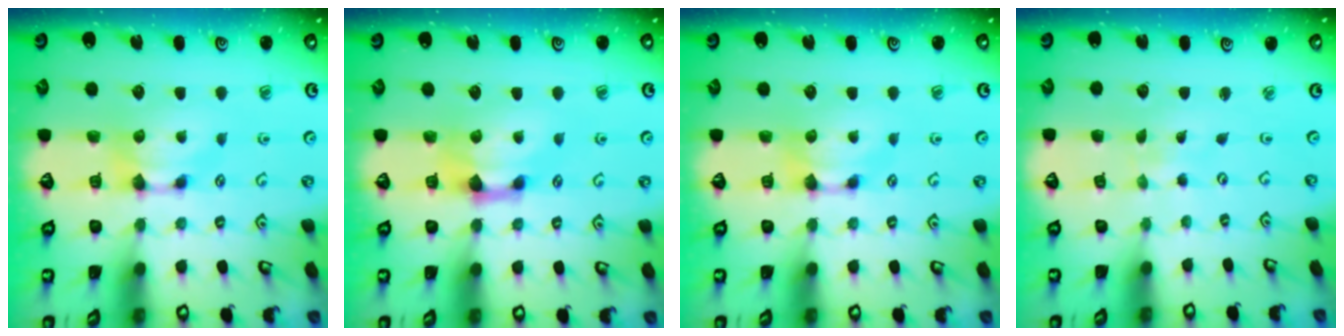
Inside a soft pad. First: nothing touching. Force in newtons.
{"total": 1.5, "press": 0.5, "slide": 1.4}
{"total": 0.0}
{"total": 6.9, "press": 6.9, "slide": 0.5}